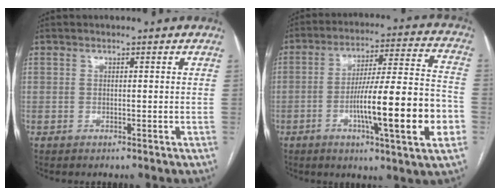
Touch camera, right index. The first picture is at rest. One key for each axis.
{"total": 18.4, "fx": -5.0, "fy": 1.1, "fz": 17.7, "tx": -0.260, "ty": 0.006, "tz": -0.074}